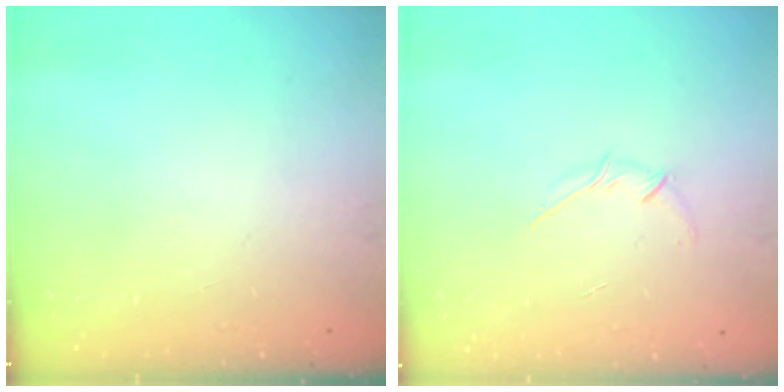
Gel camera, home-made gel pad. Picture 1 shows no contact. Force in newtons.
{"total": 2.7, "press": 2.6, "slide": 0.8}